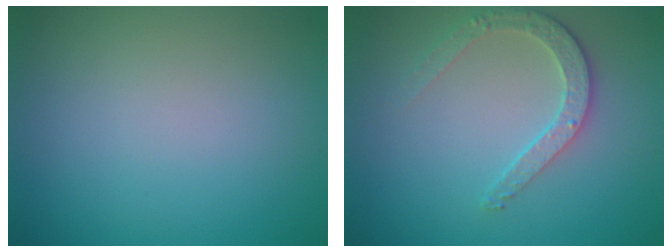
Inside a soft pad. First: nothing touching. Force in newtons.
{"total": 2.8, "press": 2.5, "slide": 1.2}